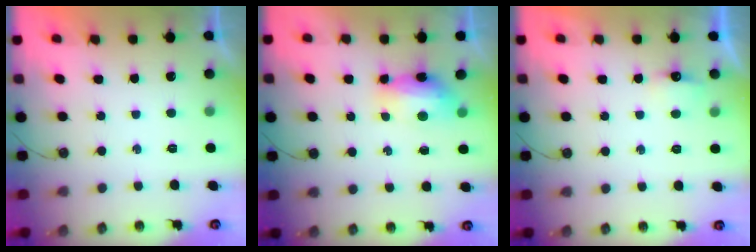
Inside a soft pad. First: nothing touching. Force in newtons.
{"total": 7.6, "press": 7.5, "slide": 1.0}
{"total": 4.3, "press": 4.2, "slide": 0.7}